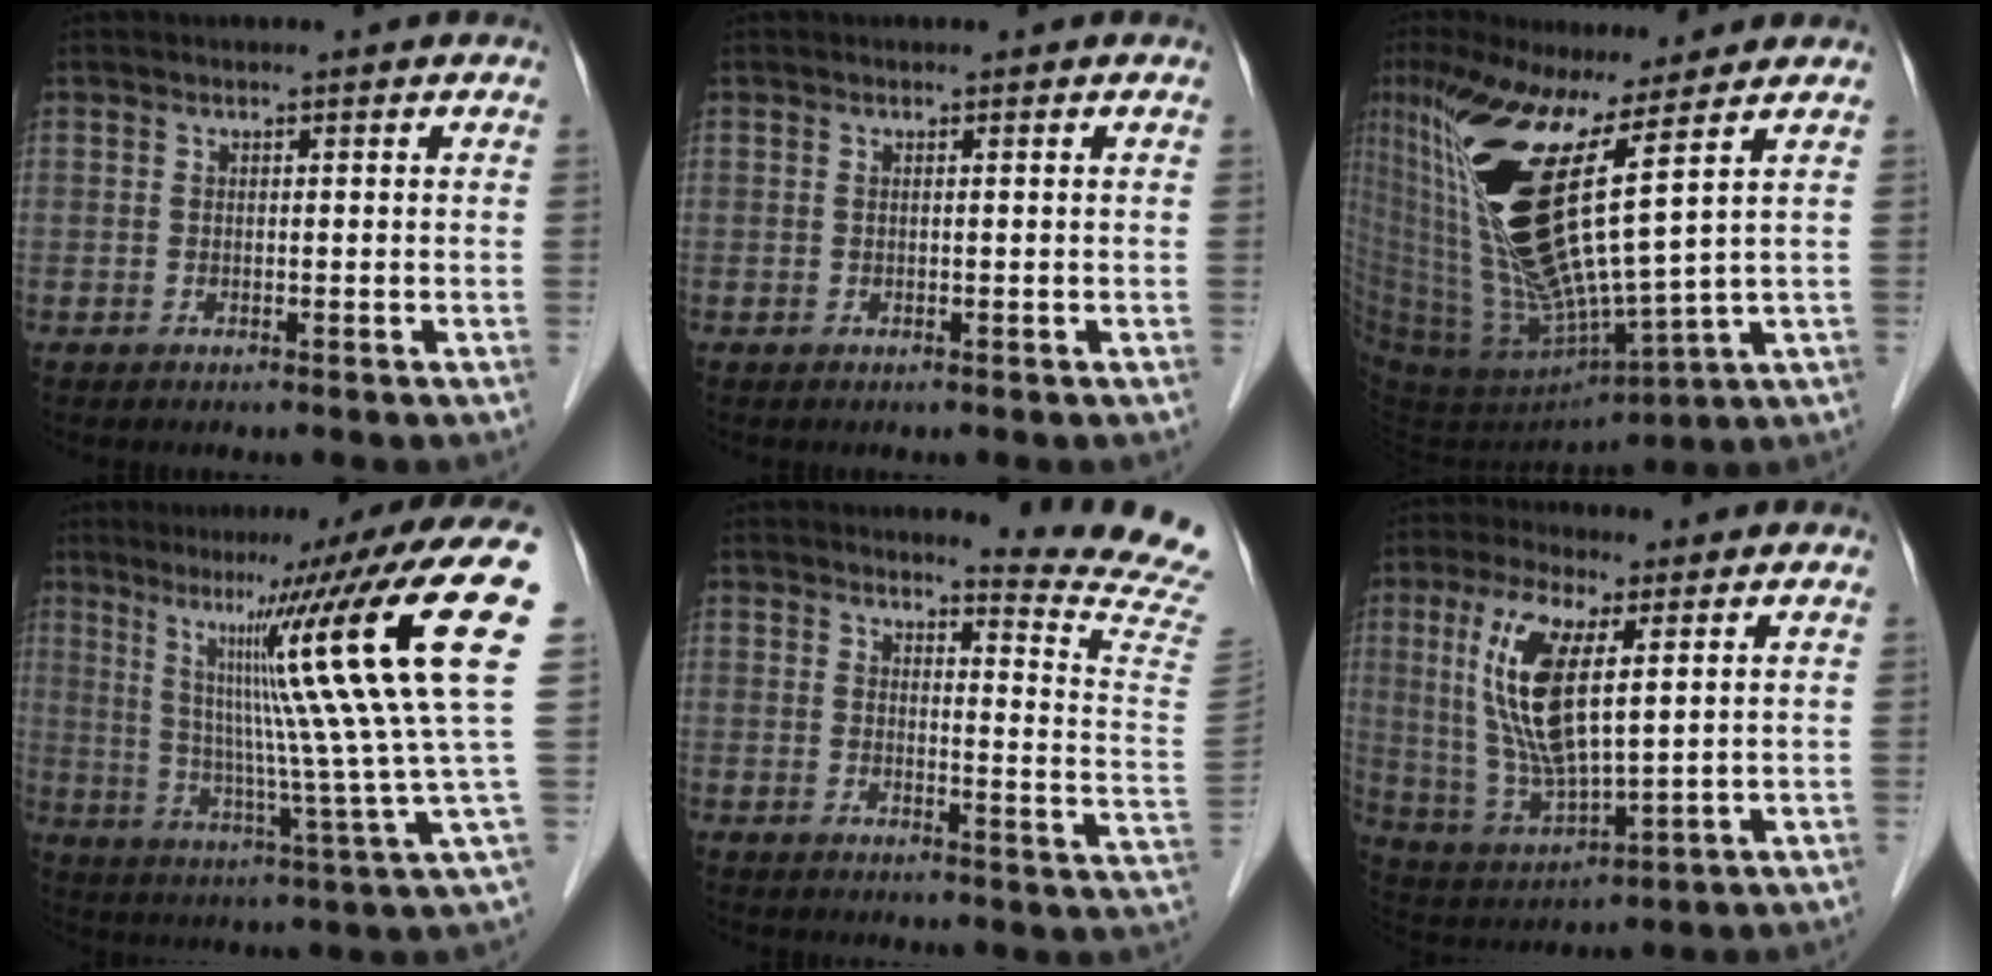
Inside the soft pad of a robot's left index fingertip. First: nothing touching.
{"total": 0.0}
{"total": 19.3, "force": [7.6, 1.1, 17.8], "torque": [-0.360, -0.034, 0.142]}
{"total": 21.4, "force": [8.2, -2.0, 19.6], "torque": [-0.284, 0.015, 0.115]}
{"total": 12.3, "force": [11.8, -2.9, 1.7], "torque": [-0.028, -0.141, 0.120]}
{"total": 12.6, "force": [3.6, 3.1, 11.7], "torque": [-0.256, -0.004, 0.073]}